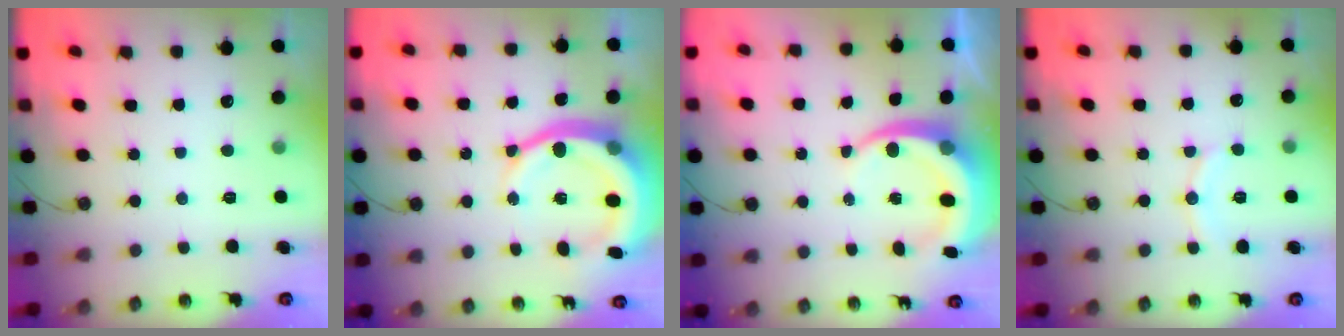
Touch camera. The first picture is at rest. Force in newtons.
{"total": 16.2, "press": 16.0, "slide": 2.6}
{"total": 9.5, "press": 9.2, "slide": 2.3}
{"total": 8.4, "press": 8.3, "slide": 0.8}